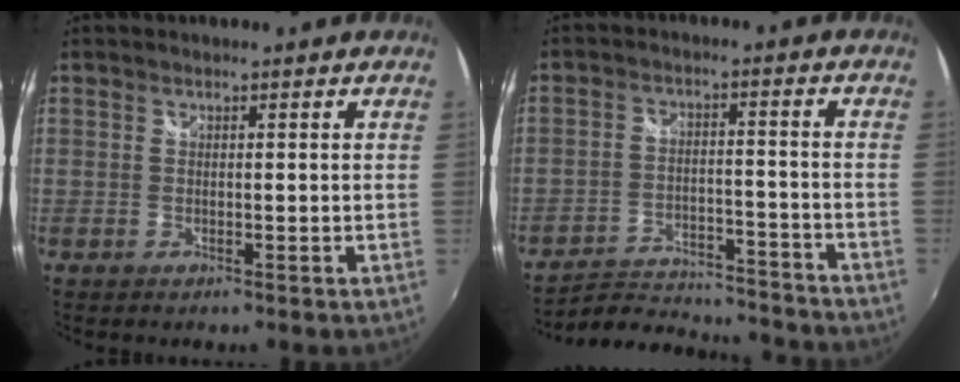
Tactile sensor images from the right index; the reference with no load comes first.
{"total": 18.6, "force": [-17.3, 3.9, 5.5], "torque": [-0.112, 0.006, -0.239]}